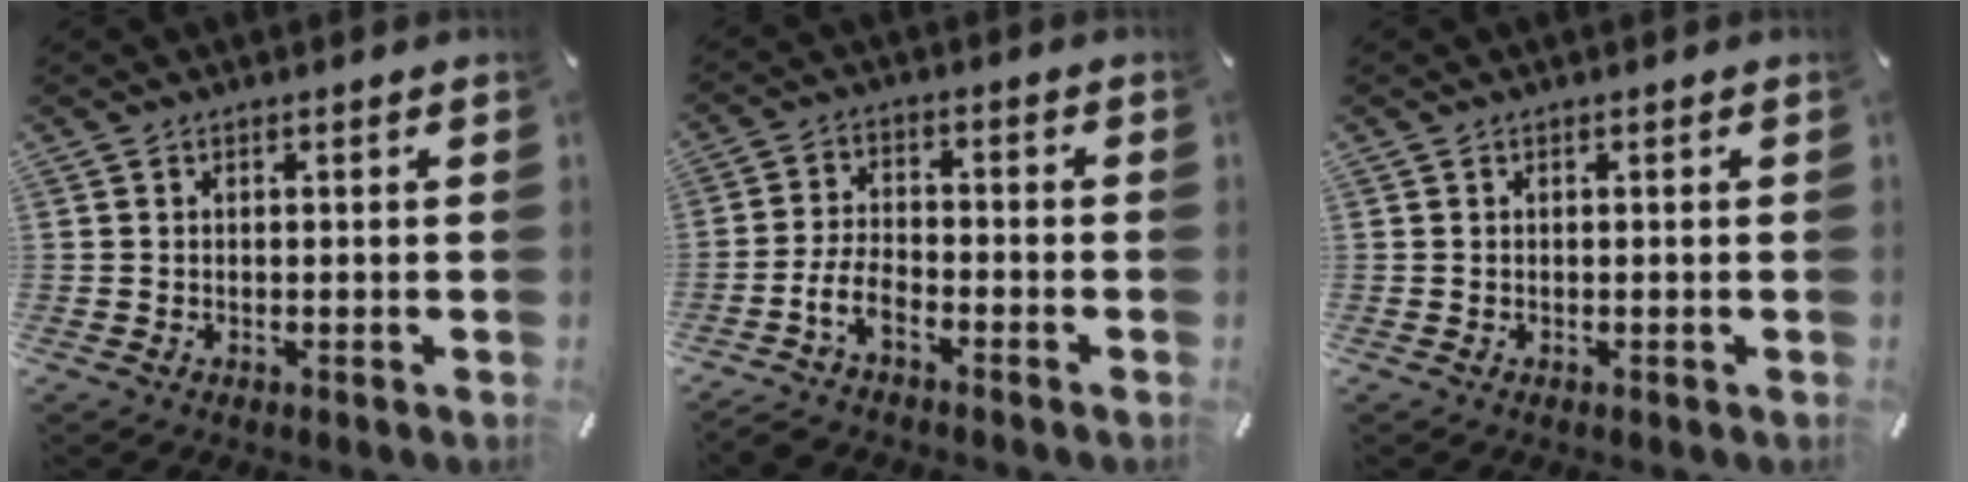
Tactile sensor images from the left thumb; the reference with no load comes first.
{"total": 6.9, "force": [-4.1, 3.2, 4.6], "torque": [-0.107, 0.010, -0.080]}
{"total": 0.0}